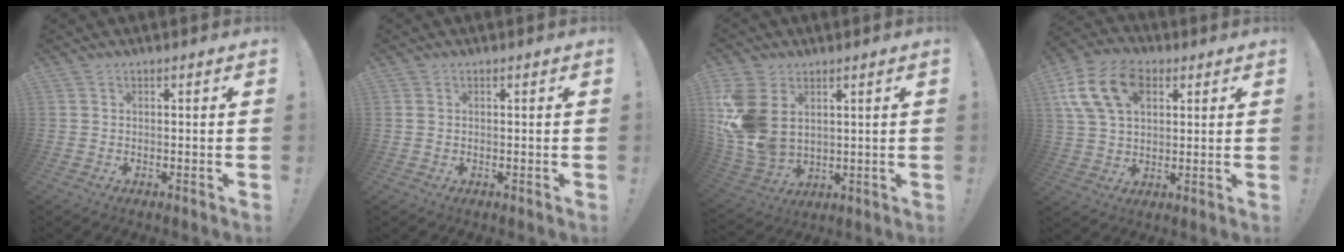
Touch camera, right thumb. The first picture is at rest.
{"total": 0.6, "force": [0.3, 0.4, 0.3], "torque": [-0.008, 0.002, 0.005]}
{"total": 15.7, "force": [4.0, 11.4, 10.1], "torque": [-0.198, -0.018, 0.080]}
{"total": 16.2, "force": [6.4, 10.8, 10.3], "torque": [-0.184, -0.015, 0.122]}